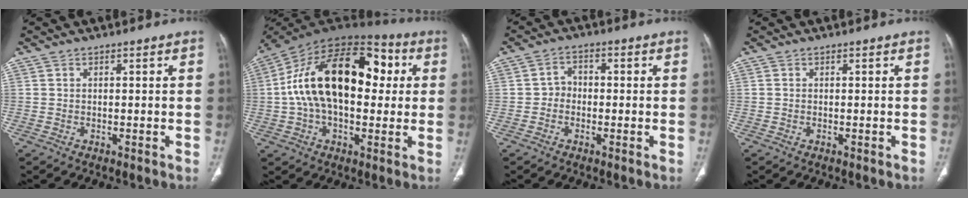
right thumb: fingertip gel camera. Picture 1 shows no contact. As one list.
[{"total": 24.8, "force": [3.2, 14.5, 19.9], "torque": [-0.333, 0.042, 0.043]}, {"total": 3.1, "force": [-0.8, 2.7, 1.4], "torque": [-0.008, 0.015, -0.023]}, {"total": 0.0}]